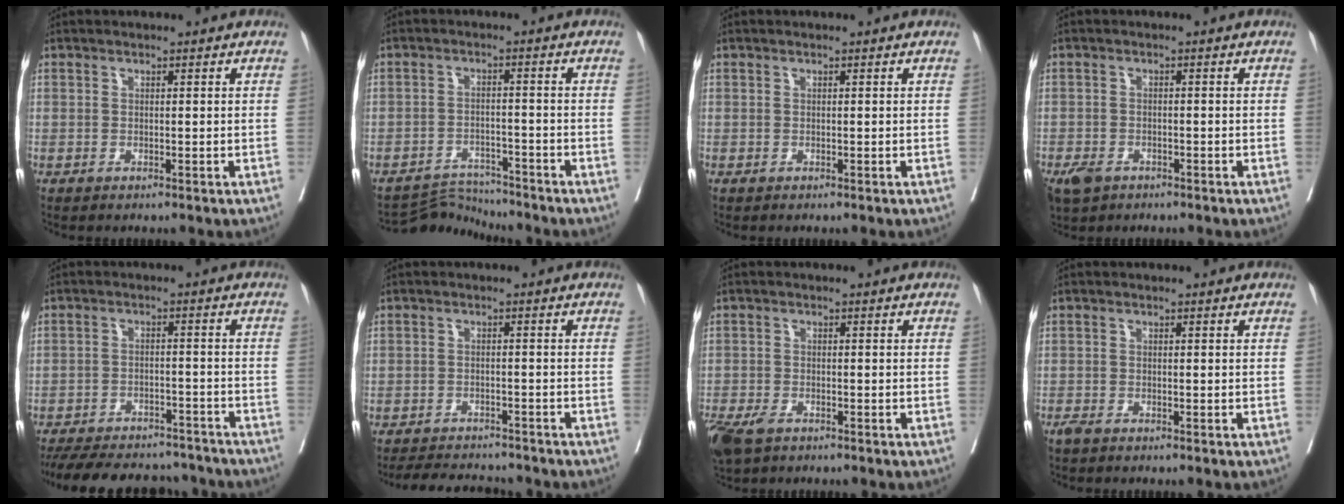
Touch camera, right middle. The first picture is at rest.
{"total": 5.0, "force": [-4.8, -0.4, -1.6], "torque": [0.022, -0.001, -0.079]}
{"total": 0.0}
{"total": 4.1, "force": [-2.6, 2.6, 1.6], "torque": [-0.029, -0.002, -0.041]}
{"total": 19.3, "force": [-17.2, 5.7, 6.5], "torque": [-0.161, -0.010, -0.236]}
{"total": 7.5, "force": [-7.0, 2.1, 1.6], "torque": [-0.025, -0.002, -0.100]}
{"total": 6.7, "force": [-4.5, 3.3, 3.8], "torque": [-0.080, -0.011, -0.079]}
{"total": 1.0, "force": [-0.9, 0.3, 0.4], "torque": [-0.013, -0.002, -0.017]}